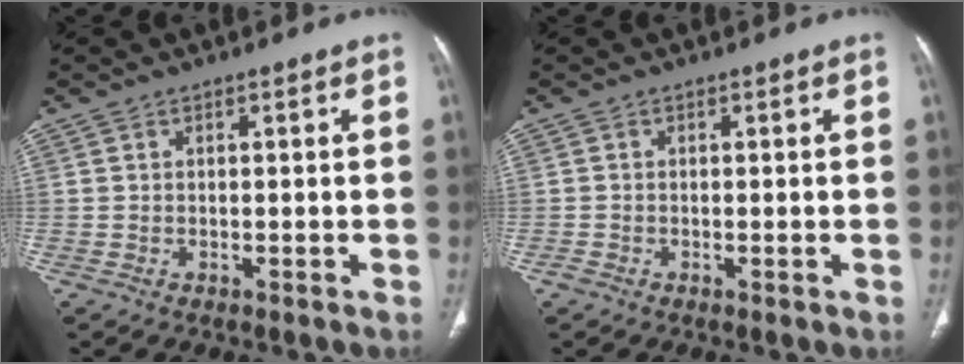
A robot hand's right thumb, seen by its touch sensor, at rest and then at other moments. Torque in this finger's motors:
{"motor_torque": [1.77, 1.59, 0.01, -0.39, -0.03]}